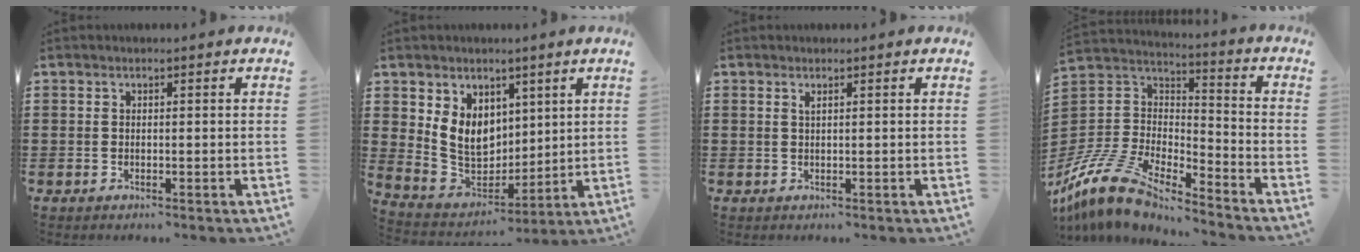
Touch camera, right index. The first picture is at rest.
{"total": 8.6, "force": [3.3, 6.9, 3.8], "torque": [-0.106, -0.008, 0.066]}
{"total": 0.7, "force": [0.4, 0.1, 0.5], "torque": [-0.013, 0.000, 0.009]}
{"total": 11.6, "force": [-10.3, 2.9, 4.4], "torque": [-0.120, 0.007, -0.215]}